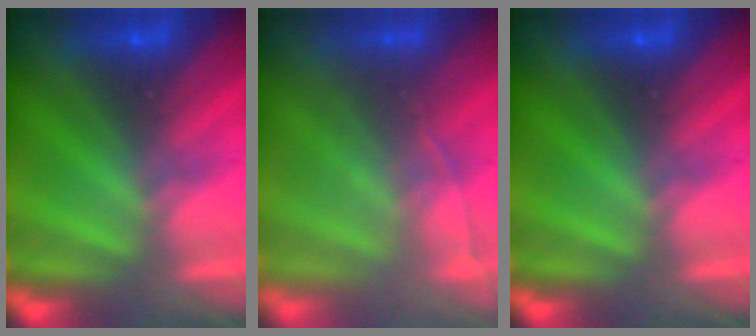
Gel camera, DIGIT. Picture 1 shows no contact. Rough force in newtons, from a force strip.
{"total": 1.8}
{"total": 0.0}